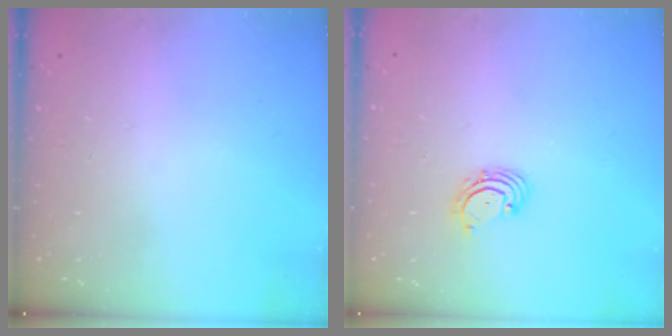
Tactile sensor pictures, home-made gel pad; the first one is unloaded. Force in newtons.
{"total": 1.8, "press": 1.7, "slide": 0.7}